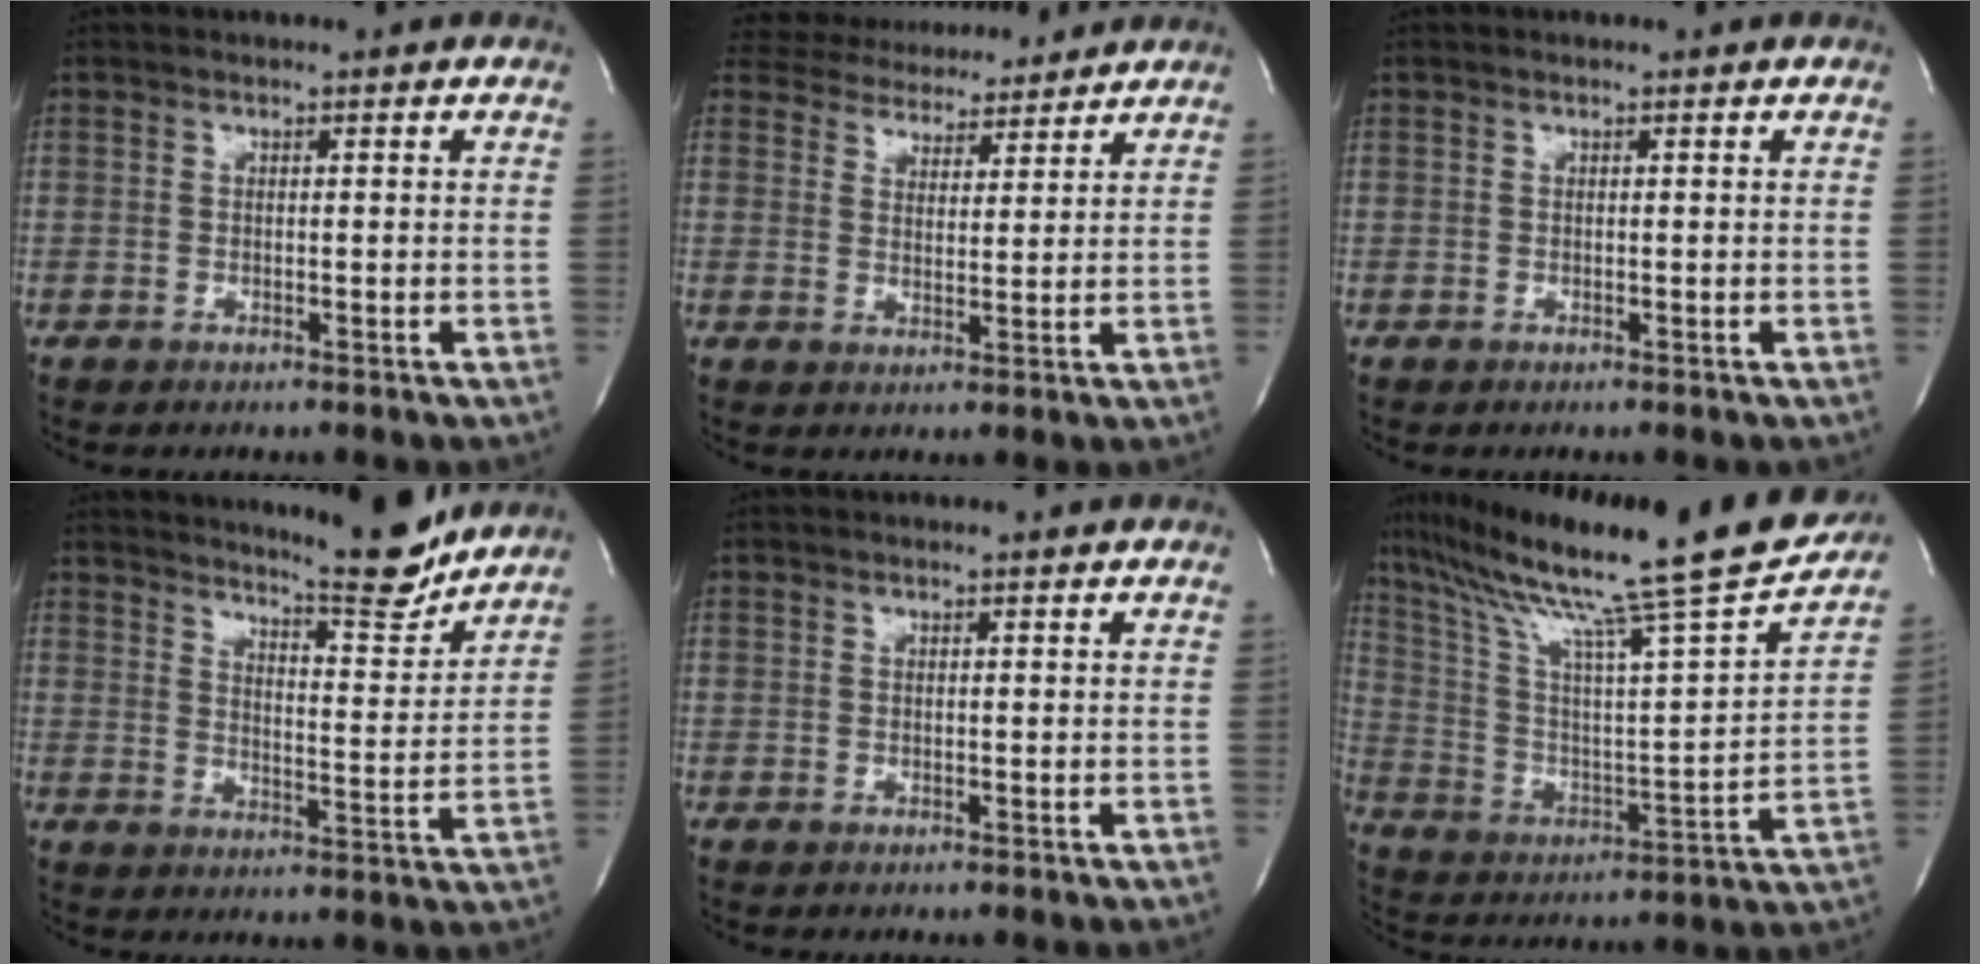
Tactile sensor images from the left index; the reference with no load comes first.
{"total": 10.1, "force": [9.6, 2.7, 1.9], "torque": [-0.028, 0.012, 0.143]}
{"total": 0.0}
{"total": 10.9, "force": [10.3, 0.4, 3.8], "torque": [-0.056, -0.033, 0.140]}
{"total": 0.0}
{"total": 26.1, "force": [21.1, 0.0, 15.3], "torque": [-0.266, -0.034, 0.321]}